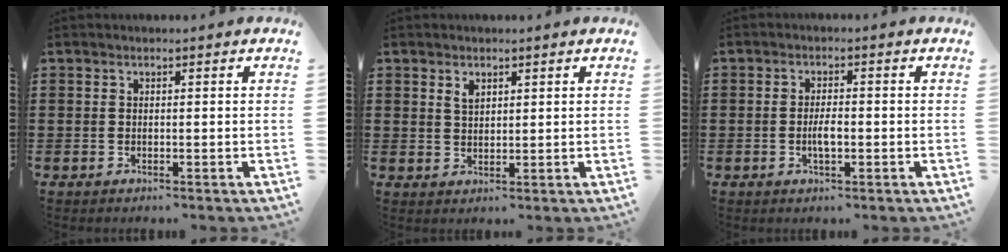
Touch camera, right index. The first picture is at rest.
{"total": 1.8, "force": [1.2, 1.0, 0.9], "torque": [-0.020, 0.003, 0.022]}
{"total": 3.3, "force": [-0.8, 1.0, 3.0], "torque": [-0.062, 0.000, -0.017]}